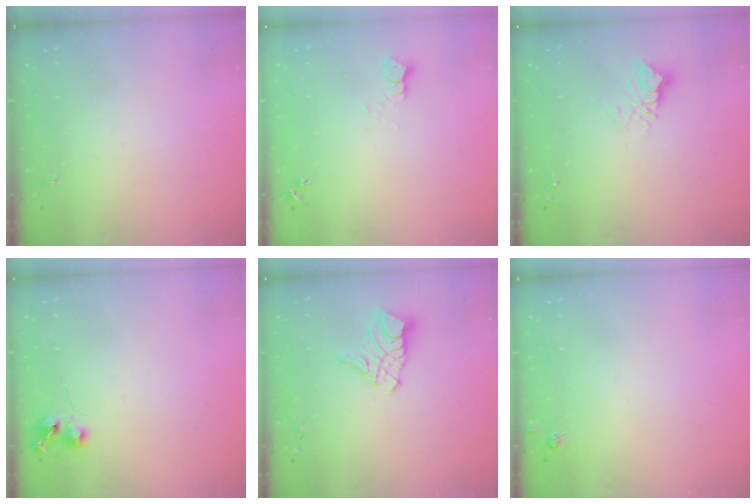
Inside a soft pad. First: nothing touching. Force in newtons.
{"total": 3.2, "press": 3.2, "slide": 0.1}
{"total": 9.3, "press": 9.3, "slide": 0.8}
{"total": 6.4, "press": 6.3, "slide": 0.7}
{"total": 11.0, "press": 10.9, "slide": 1.0}
{"total": 4.4, "press": 4.3, "slide": 0.5}